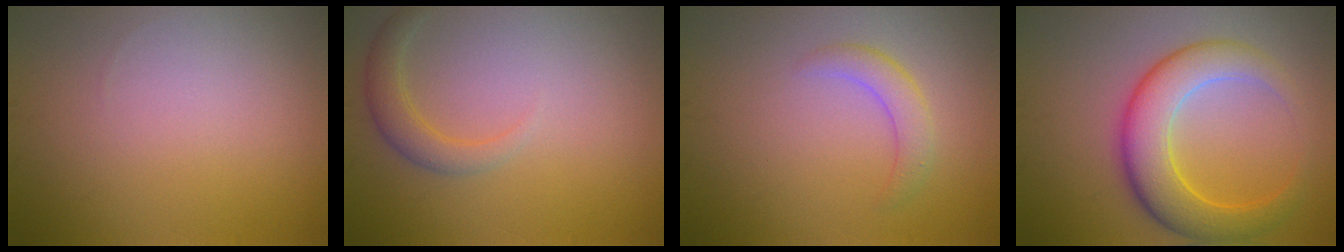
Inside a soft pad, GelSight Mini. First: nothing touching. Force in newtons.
{"total": 2.1, "press": 2.1, "slide": 0.1}
{"total": 2.2, "press": 2.2, "slide": 0.1}
{"total": 6.6, "press": 6.6, "slide": 0.1}